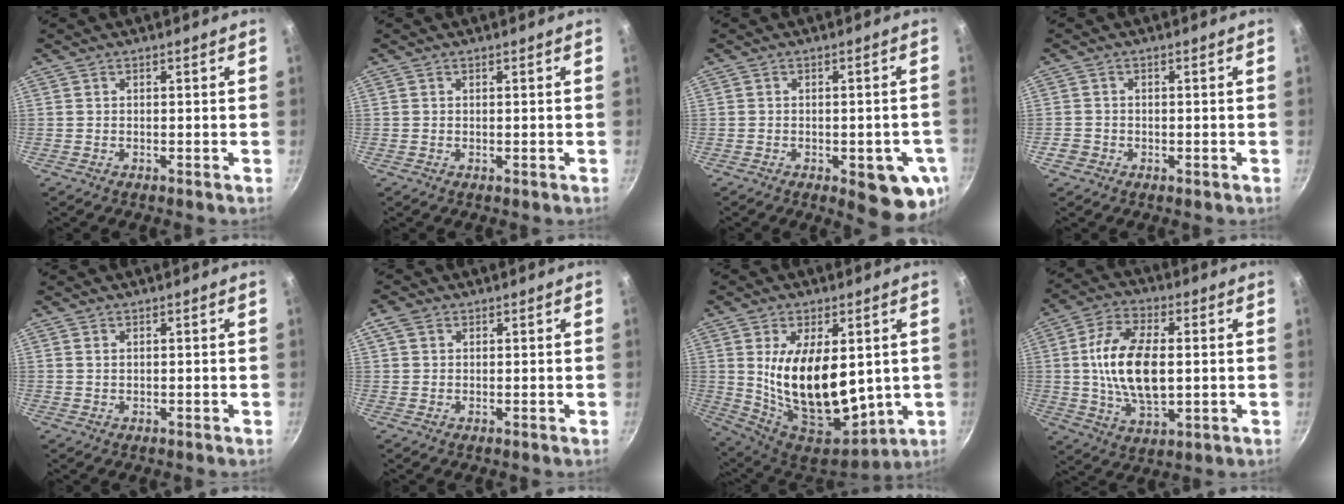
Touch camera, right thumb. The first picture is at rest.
{"total": 0.0}
{"total": 10.0, "force": [-3.2, 4.0, 8.6], "torque": [-0.066, 0.003, -0.036]}
{"total": 1.2, "force": [-0.4, 1.0, 0.5], "torque": [-0.007, 0.001, -0.008]}
{"total": 0.9, "force": [0.5, 0.5, 0.5], "torque": [-0.010, 0.002, 0.009]}
{"total": 2.9, "force": [1.2, 2.0, 1.6], "torque": [-0.028, 0.002, 0.021]}
{"total": 20.4, "force": [2.2, 11.2, 16.9], "torque": [-0.260, -0.045, 0.062]}
{"total": 15.1, "force": [0.7, 7.9, 12.9], "torque": [-0.231, 0.007, 0.013]}